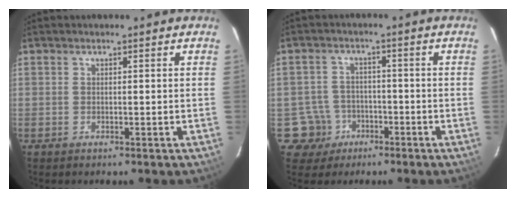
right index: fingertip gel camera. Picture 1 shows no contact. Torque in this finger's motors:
{"motor_torque": [-0.41, -0.11, -1.05, -0.21]}